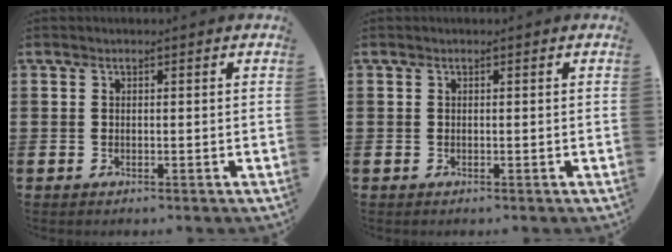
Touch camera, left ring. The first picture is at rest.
{"total": 0.0}